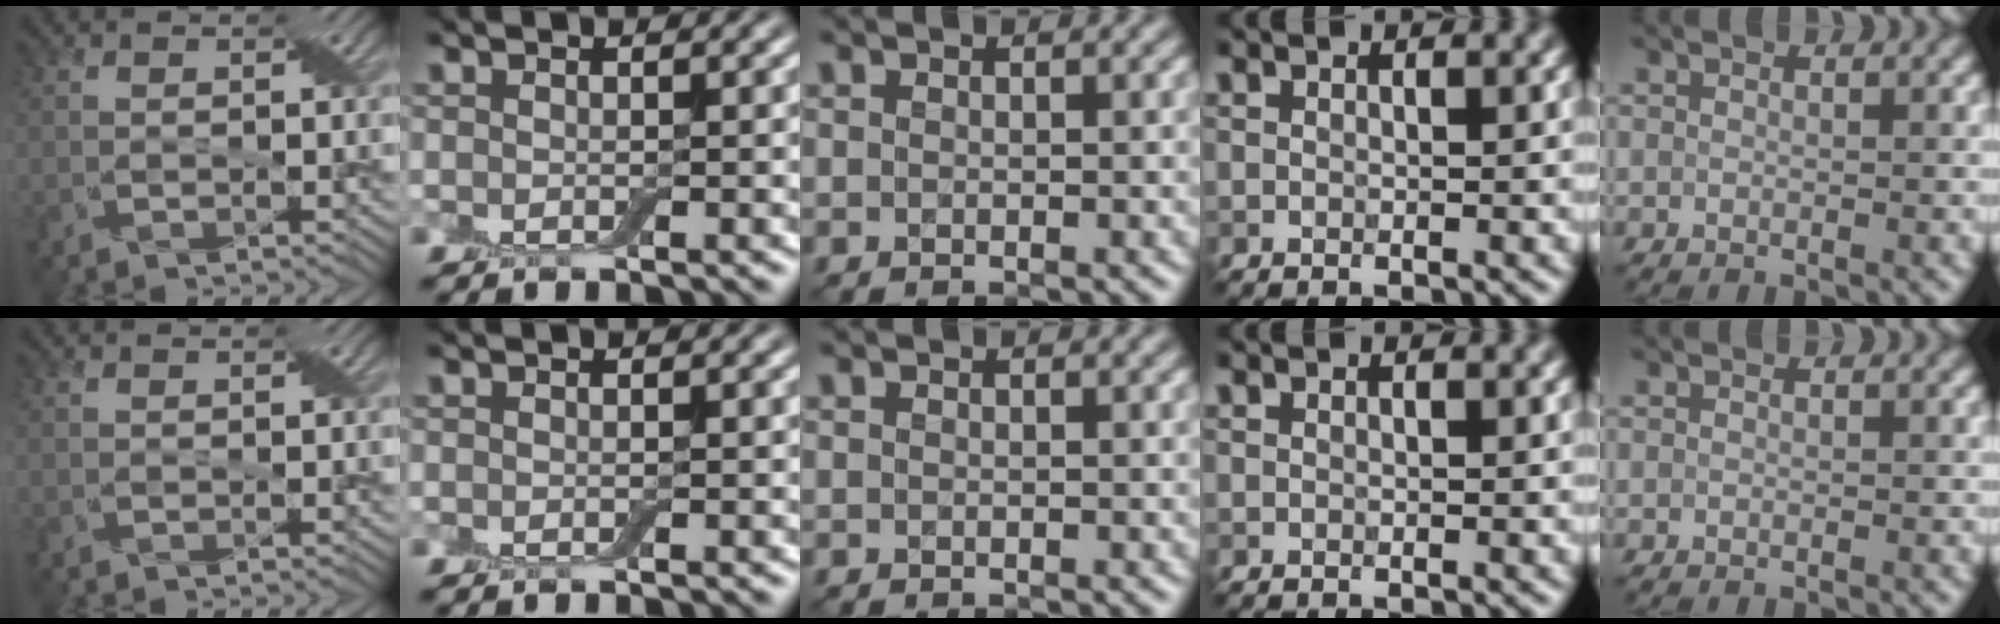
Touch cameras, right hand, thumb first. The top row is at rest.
{}